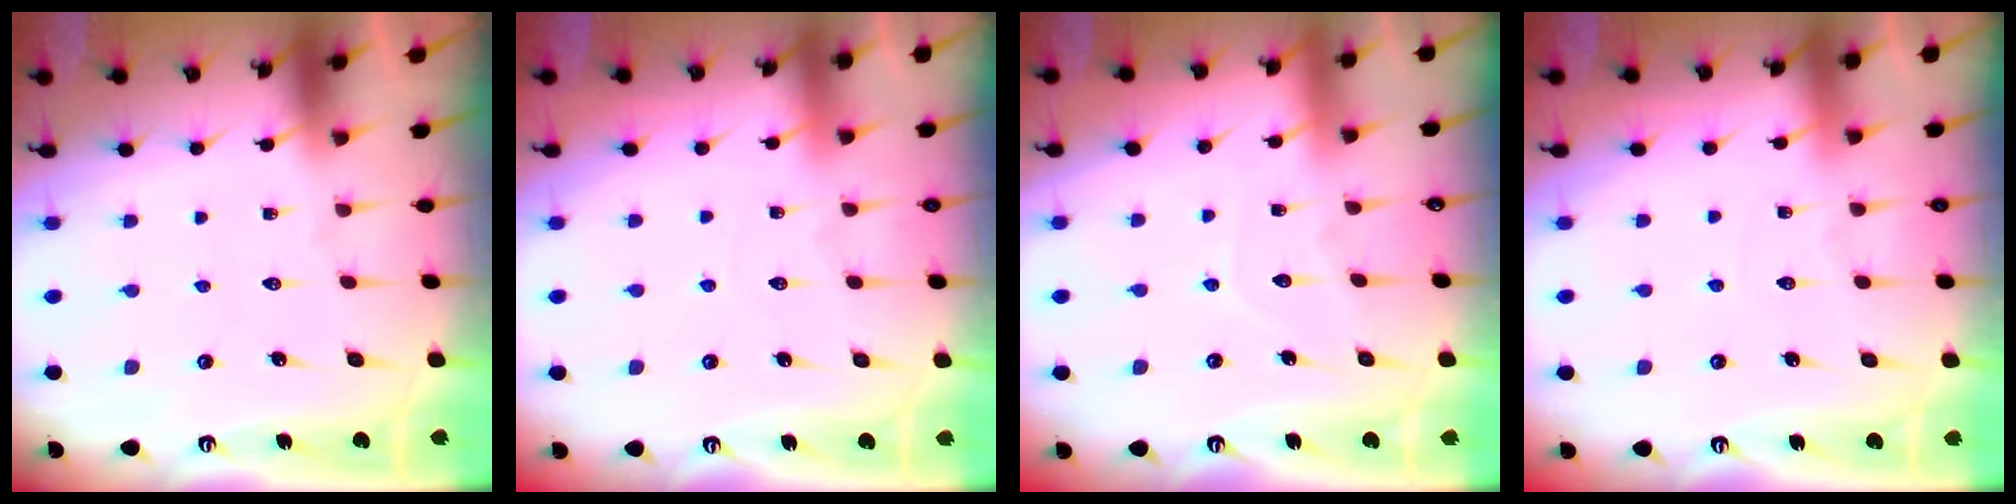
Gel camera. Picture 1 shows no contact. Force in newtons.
{"total": 2.7, "press": 2.7, "slide": 0.3}
{"total": 4.2, "press": 4.2, "slide": 0.5}
{"total": 2.7, "press": 2.7, "slide": 0.3}